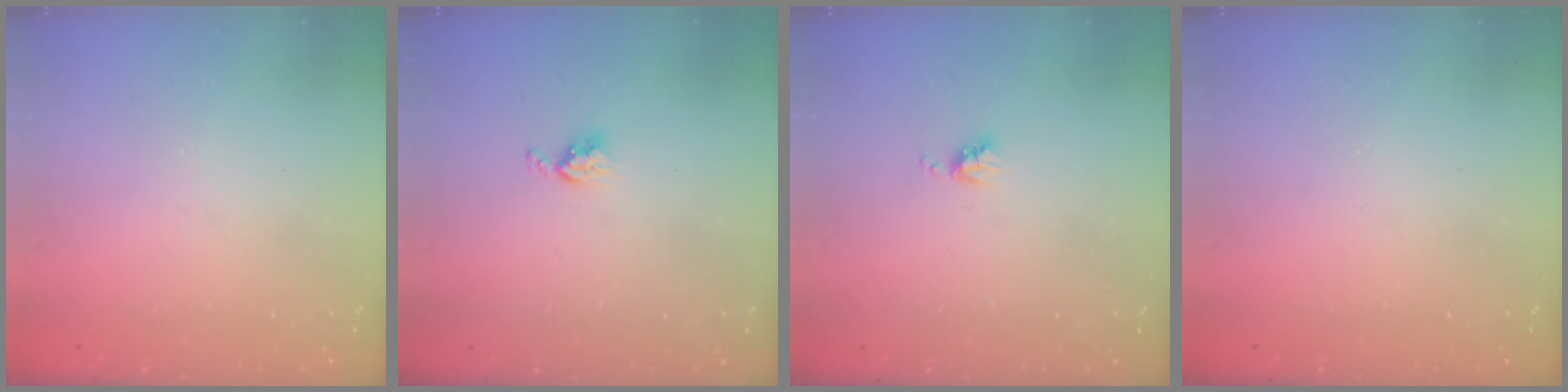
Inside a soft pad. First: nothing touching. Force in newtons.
{"total": 5.1, "press": 5.1, "slide": 0.7}
{"total": 4.1, "press": 4.0, "slide": 0.5}
{"total": 0.0}